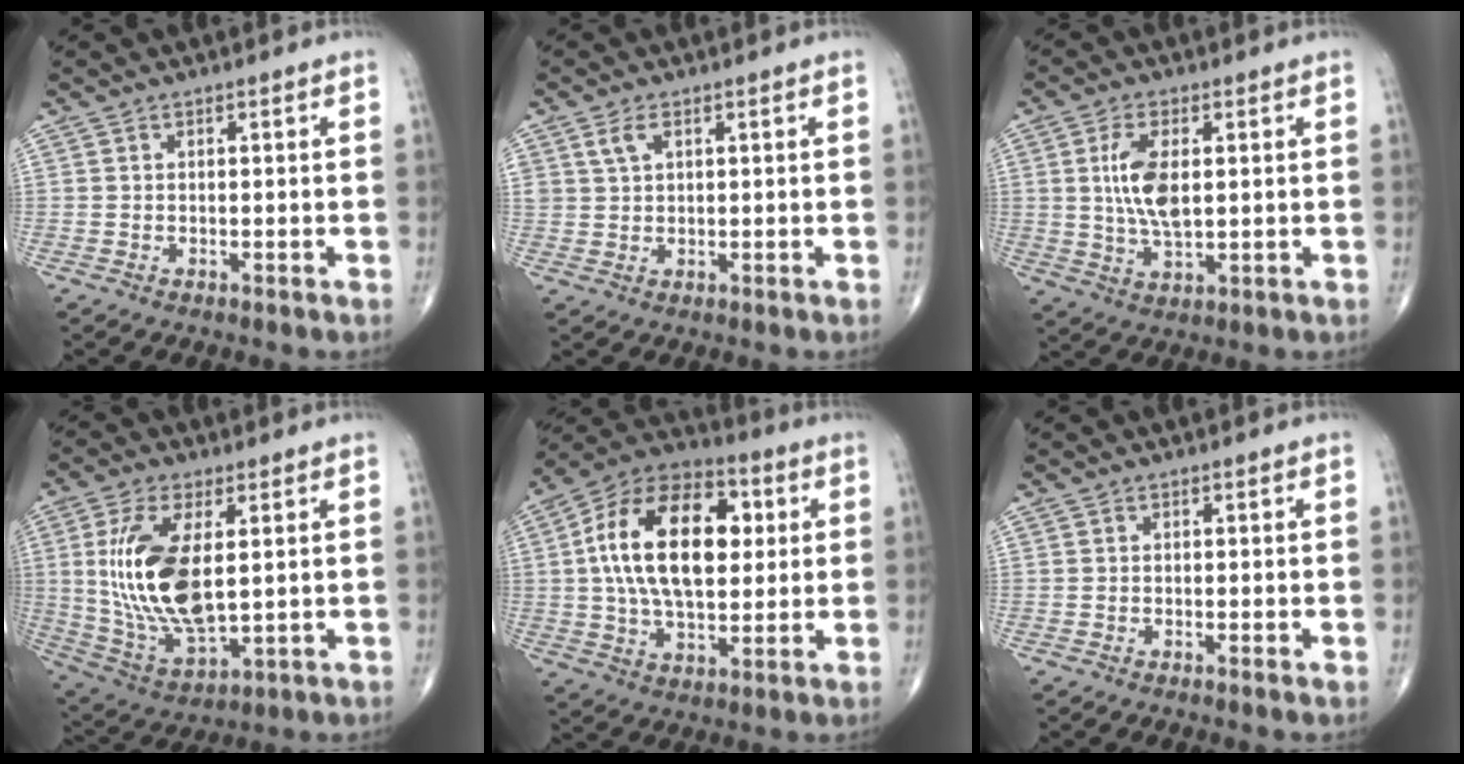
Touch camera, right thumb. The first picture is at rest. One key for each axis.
{"total": 2.9, "fx": 1.4, "fy": 1.7, "fz": 1.9, "tx": -0.037, "ty": 0.000, "tz": 0.034}
{"total": 8.6, "fx": 1.4, "fy": 4.0, "fz": 7.5, "tx": -0.150, "ty": -0.008, "tz": 0.029}
{"total": 17.4, "fx": 2.4, "fy": 8.0, "fz": 15.2, "tx": -0.308, "ty": -0.019, "tz": 0.058}
{"total": 22.1, "fx": 3.6, "fy": 12.7, "fz": 17.8, "tx": -0.287, "ty": 0.012, "tz": 0.053}
{"total": 0.7, "fx": -0.2, "fy": 0.0, "fz": 0.6, "tx": -0.016, "ty": -0.002, "tz": -0.005}